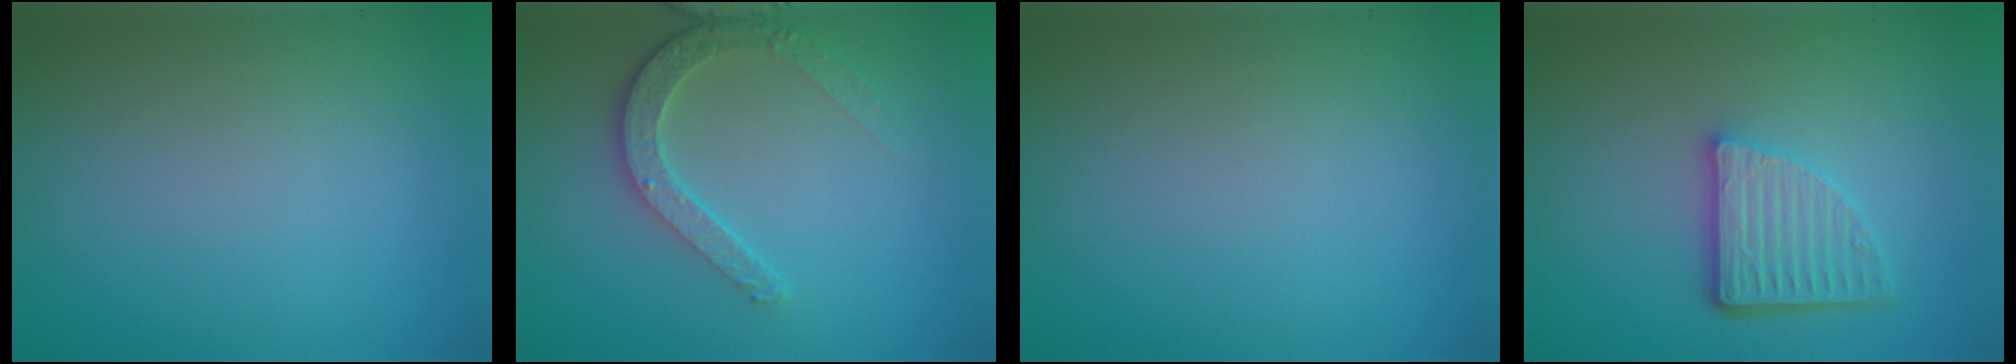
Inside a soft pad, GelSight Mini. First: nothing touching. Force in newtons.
{"total": 3.4, "press": 2.9, "slide": 1.9}
{"total": 0.0}
{"total": 4.6, "press": 3.4, "slide": 3.1}